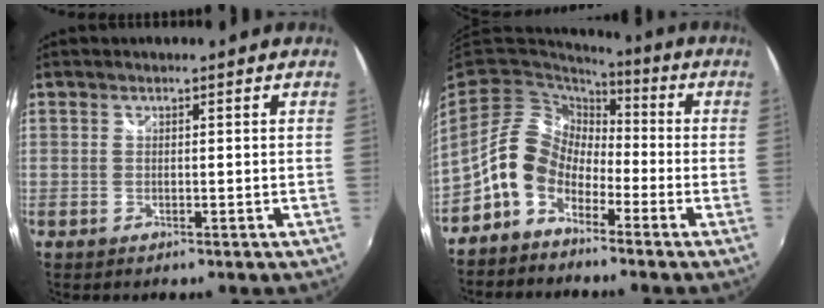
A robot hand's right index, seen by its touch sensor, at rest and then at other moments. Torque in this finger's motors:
{"motor_torque": [0.06, -0.06, -0.32, -0.21]}